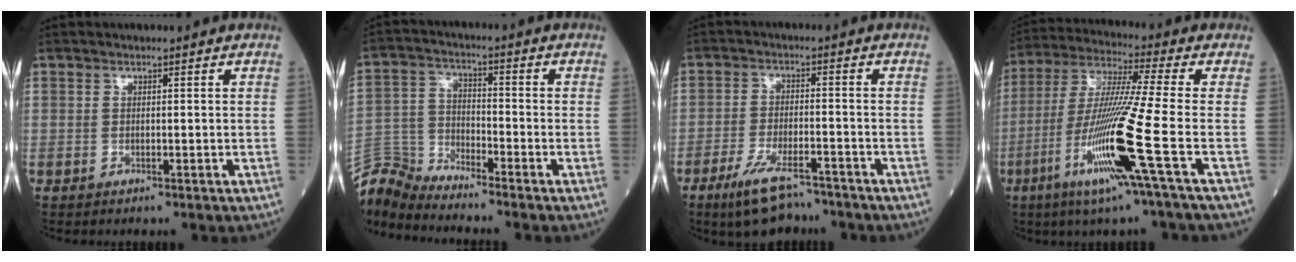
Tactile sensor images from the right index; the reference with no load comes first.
{"total": 8.3, "force": [-8.3, -0.9, -0.4], "torque": [-0.003, 0.013, -0.165]}
{"total": 8.2, "force": [-6.2, 2.2, 4.8], "torque": [-0.095, -0.013, -0.108]}
{"total": 15.7, "force": [-5.7, -2.2, 14.5], "torque": [-0.300, -0.027, -0.112]}